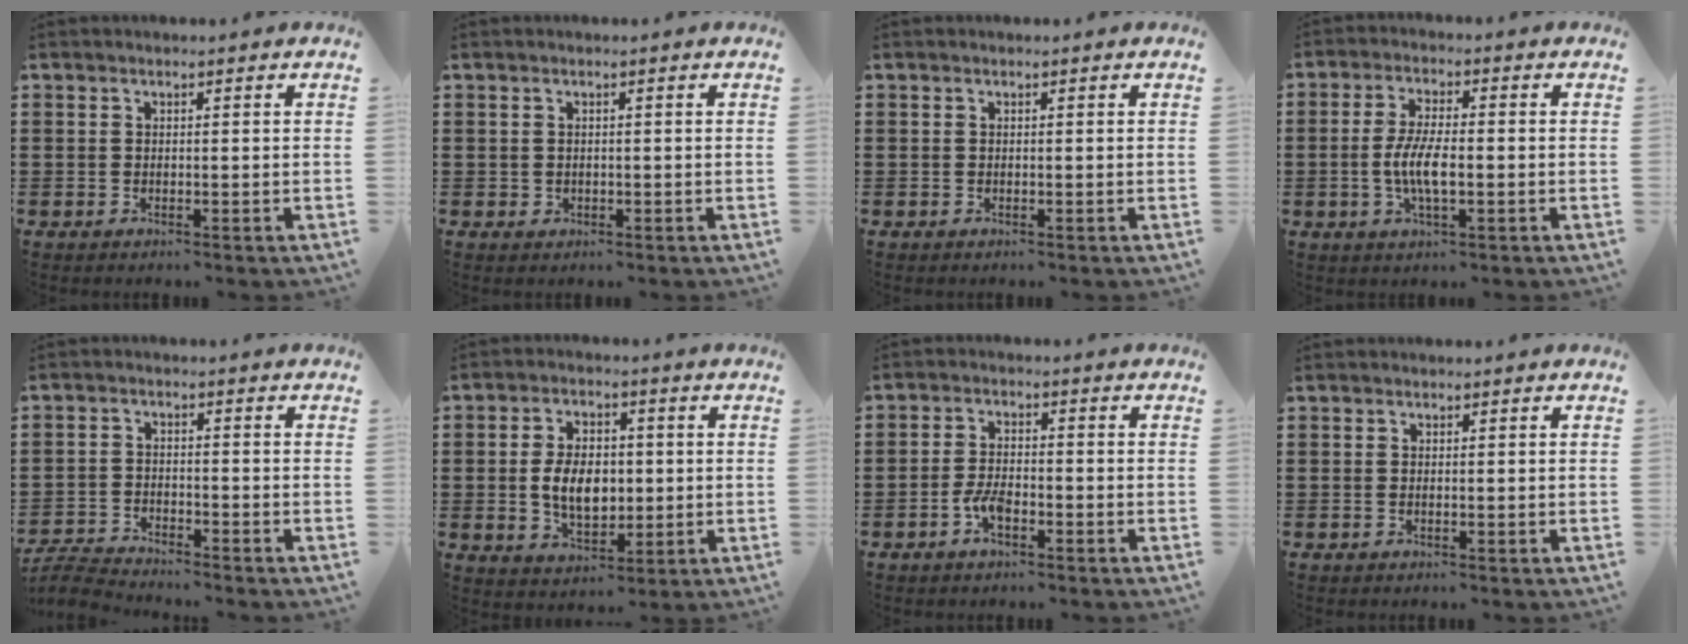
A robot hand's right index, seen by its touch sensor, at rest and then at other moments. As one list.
[{"total": 0.9, "force": [0.1, 0.8, 0.3], "torque": [-0.008, 0.005, 0.001]}, {"total": 0.0}, {"total": 6.1, "force": [-1.1, 1.8, 5.8], "torque": [-0.126, -0.004, -0.028]}, {"total": 3.9, "force": [-3.9, 0.3, 0.5], "torque": [-0.026, -0.006, -0.084]}, {"total": 7.2, "force": [-0.2, 4.6, 5.5], "torque": [-0.105, 0.003, -0.010]}, {"total": 3.7, "force": [-2.0, 1.4, 2.8], "torque": [-0.072, -0.006, -0.042]}, {"total": 0.0}]